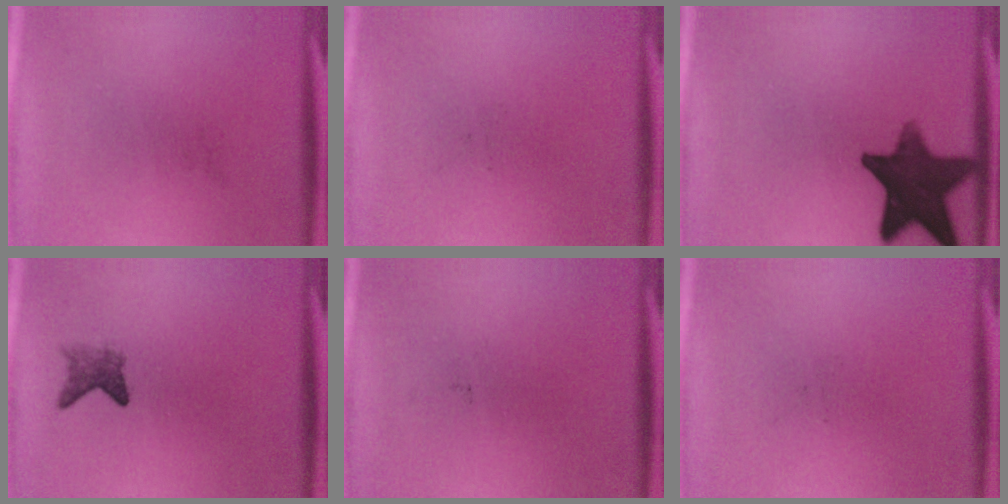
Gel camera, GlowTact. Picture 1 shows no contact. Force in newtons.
{"total": 0.0}
{"total": 14.0}
{"total": 2.5}
{"total": 0.0}
{"total": 0.0}